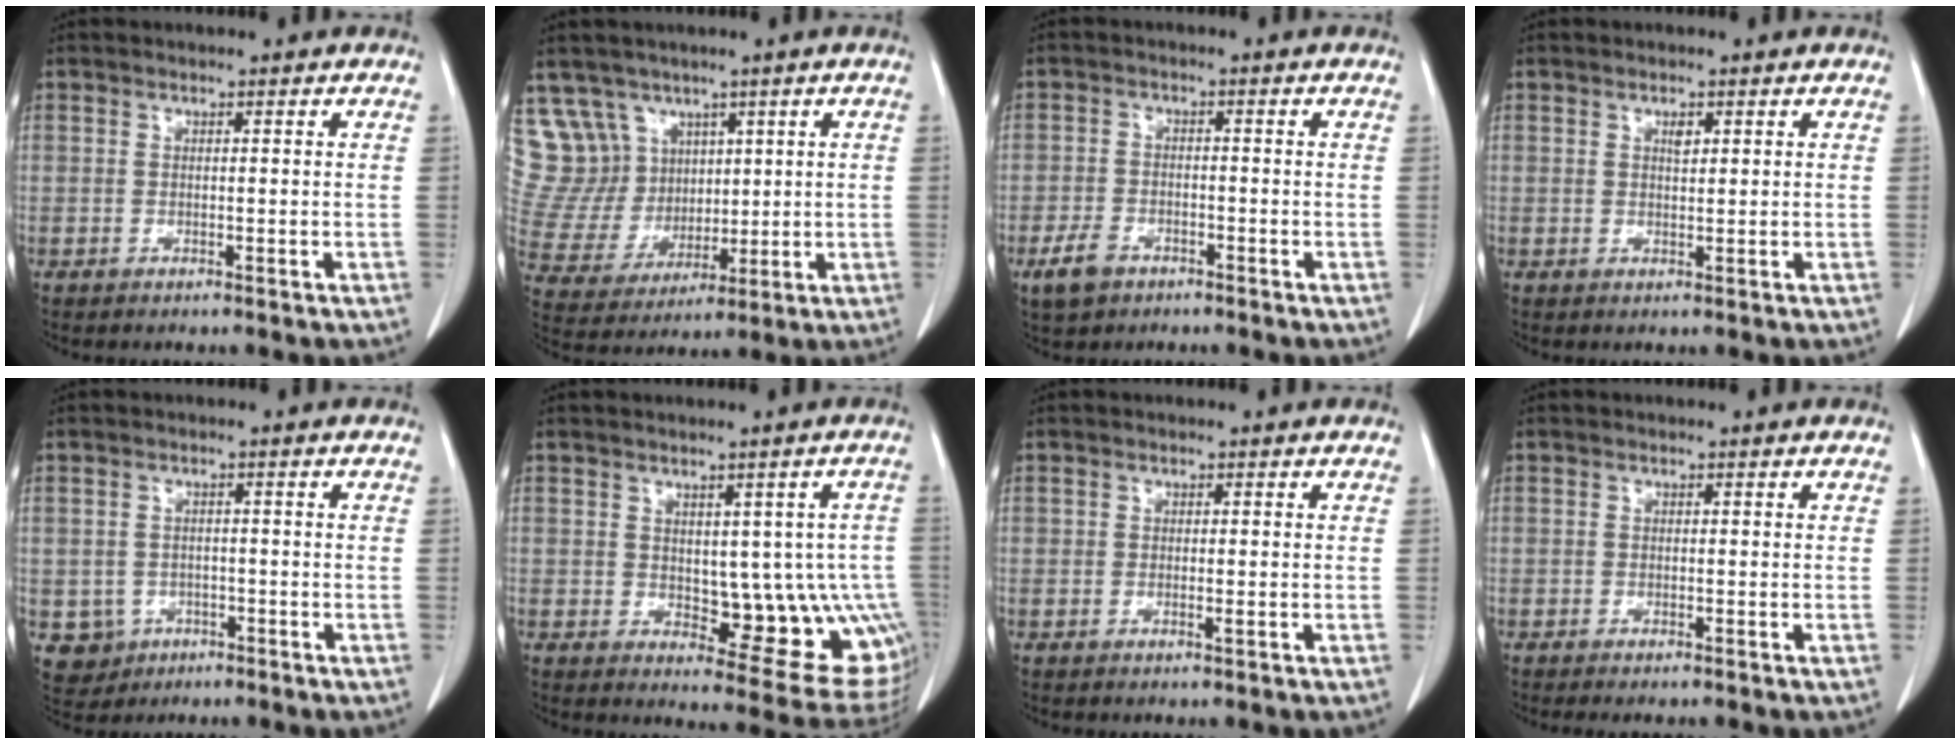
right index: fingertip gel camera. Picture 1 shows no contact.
{"total": 11.9, "force": [7.1, 9.4, 1.5], "torque": [-0.054, 0.050, 0.165]}
{"total": 4.4, "force": [-2.7, 2.7, 2.2], "torque": [-0.049, 0.000, -0.045]}
{"total": 1.2, "force": [0.6, 0.5, 0.9], "torque": [-0.016, -0.002, 0.010]}
{"total": 4.6, "force": [-1.7, 4.3, 0.4], "torque": [-0.005, 0.008, -0.021]}
{"total": 11.3, "force": [-0.5, 4.9, 10.1], "torque": [-0.100, 0.008, 0.011]}
{"total": 0.7, "force": [-0.2, 0.1, 0.6], "torque": [-0.012, 0.000, 0.000]}
{"total": 1.6, "force": [-1.3, 0.2, 0.9], "torque": [-0.011, -0.004, -0.016]}